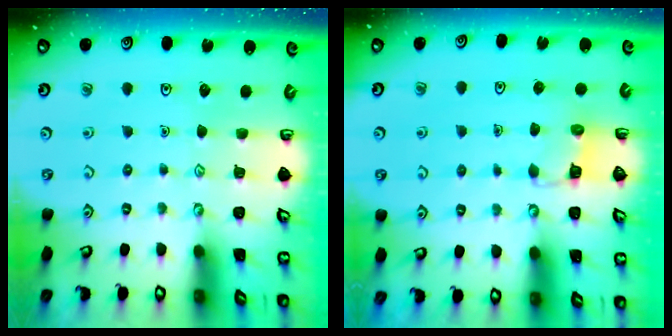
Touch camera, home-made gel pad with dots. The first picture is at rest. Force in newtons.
{"total": 3.1, "press": 3.1, "slide": 0.3}